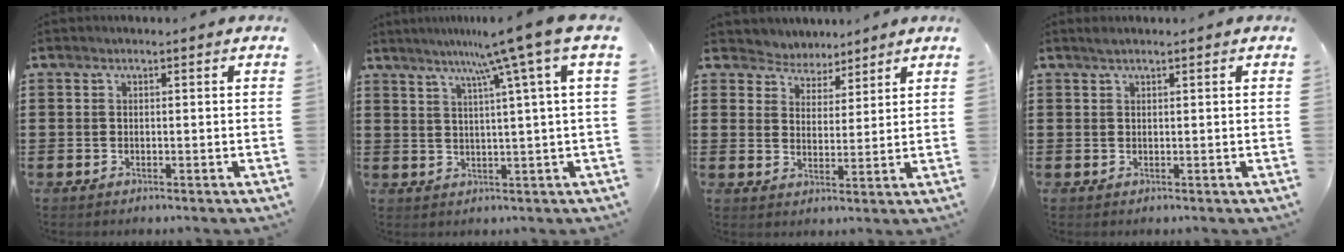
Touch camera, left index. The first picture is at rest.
{"total": 8.1, "force": [4.3, -2.0, 6.6], "torque": [-0.120, -0.014, 0.060]}
{"total": 4.1, "force": [3.7, 1.7, -0.6], "torque": [-0.010, -0.013, 0.066]}
{"total": 0.8, "force": [0.6, 0.0, 0.6], "torque": [-0.012, -0.001, 0.011]}